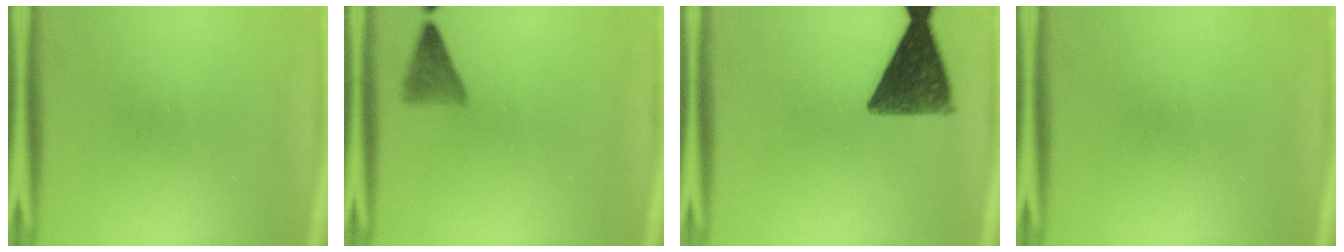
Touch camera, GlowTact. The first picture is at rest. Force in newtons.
{"total": 2.8}
{"total": 10.4}
{"total": 0.0}